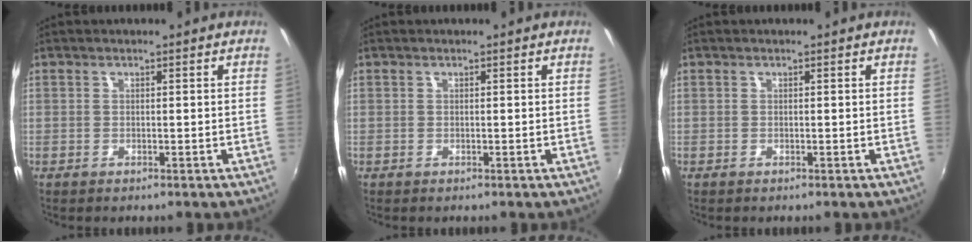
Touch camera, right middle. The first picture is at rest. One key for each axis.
{"total": 0.0}
{"total": 0.0}